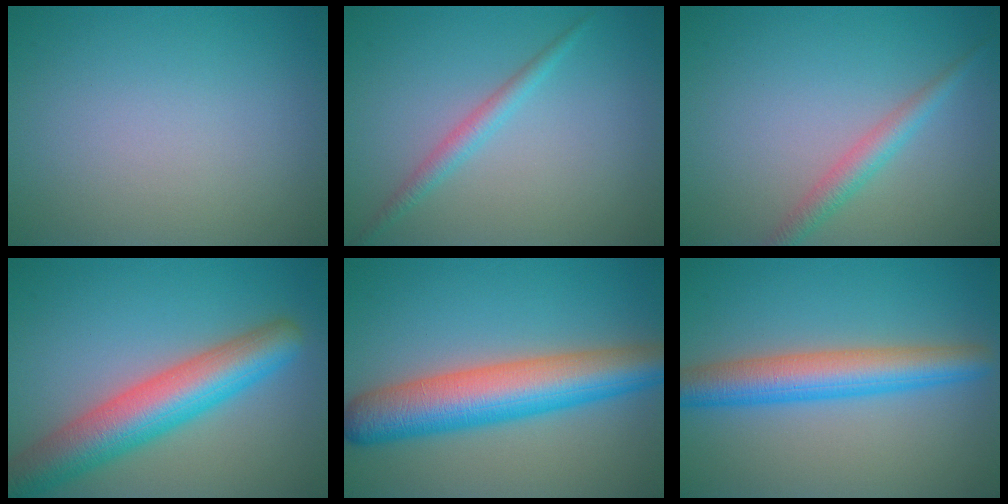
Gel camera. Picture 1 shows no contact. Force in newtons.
{"total": 1.8, "press": 1.8, "slide": 0.0}
{"total": 2.2, "press": 2.2, "slide": 0.1}
{"total": 8.2, "press": 8.2, "slide": 0.3}
{"total": 8.9, "press": 8.9, "slide": 0.3}
{"total": 5.9, "press": 5.9, "slide": 0.3}